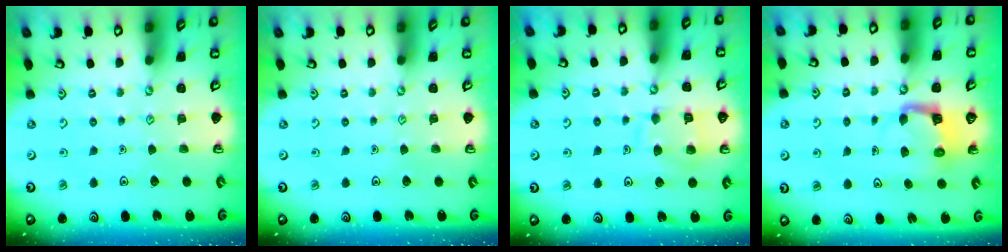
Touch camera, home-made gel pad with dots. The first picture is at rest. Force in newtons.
{"total": 0.0}
{"total": 10.7, "press": 10.6, "slide": 1.1}
{"total": 4.6, "press": 4.5, "slide": 0.4}